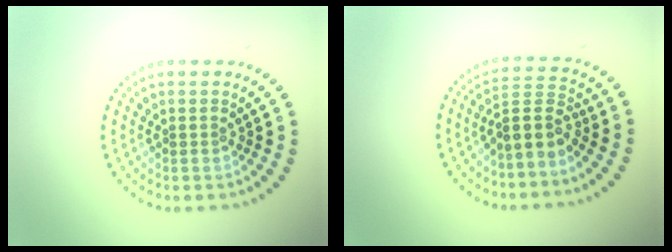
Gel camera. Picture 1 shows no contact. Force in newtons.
{"total": 3.2, "press": 2.4, "slide": 2.0}